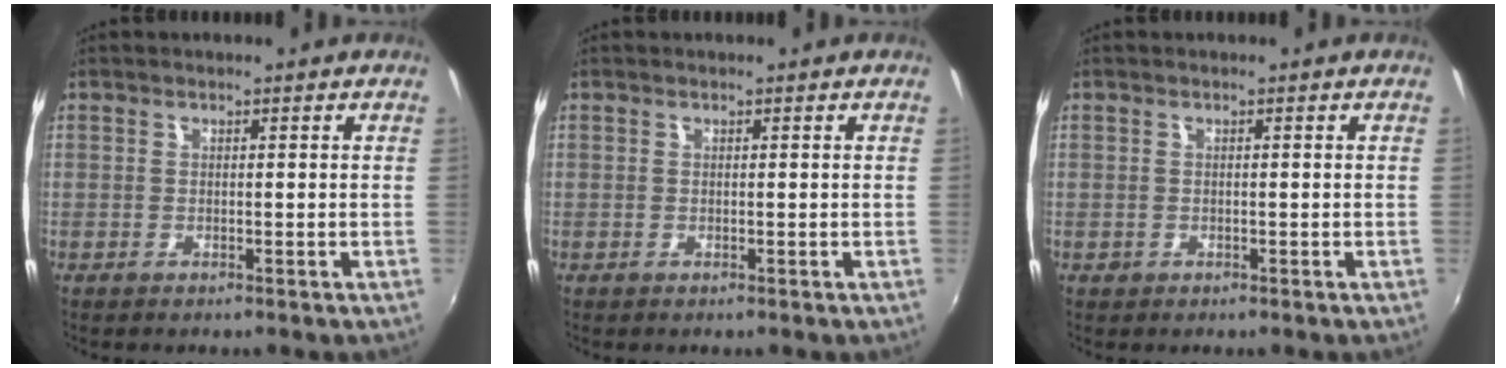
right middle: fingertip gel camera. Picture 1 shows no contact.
{"total": 0.0}
{"total": 0.7, "force": [-0.3, 0.6, 0.1], "torque": [-0.002, -0.003, -0.005]}